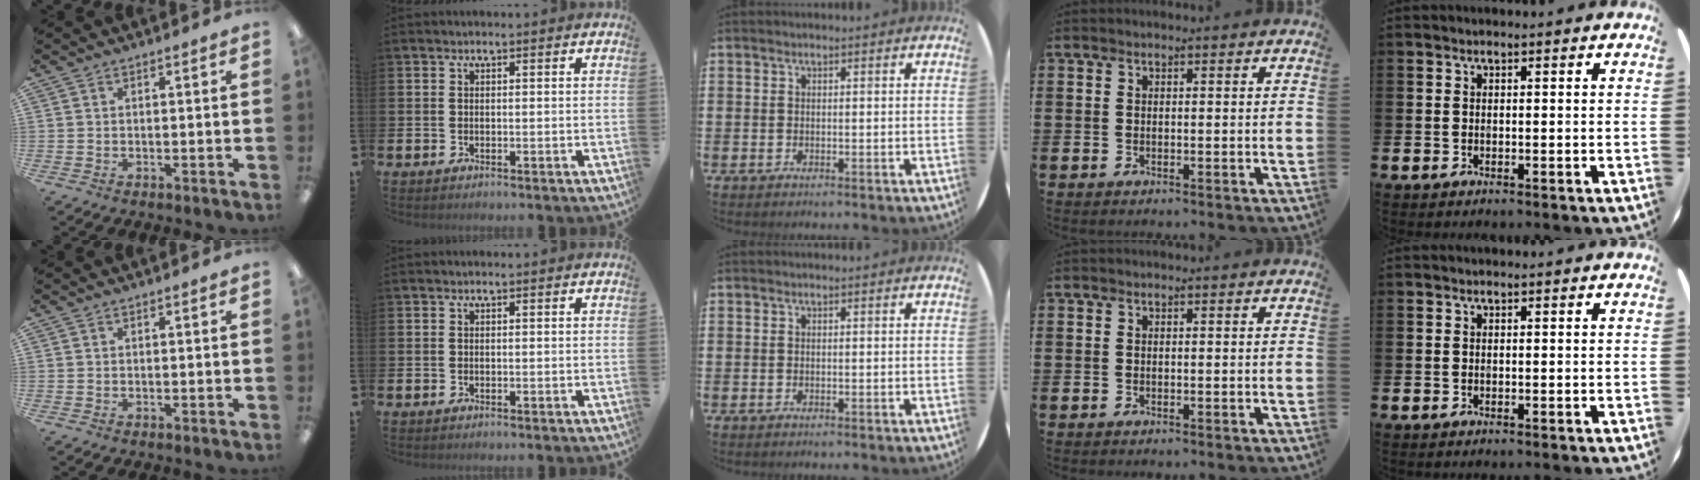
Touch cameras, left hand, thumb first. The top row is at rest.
{}